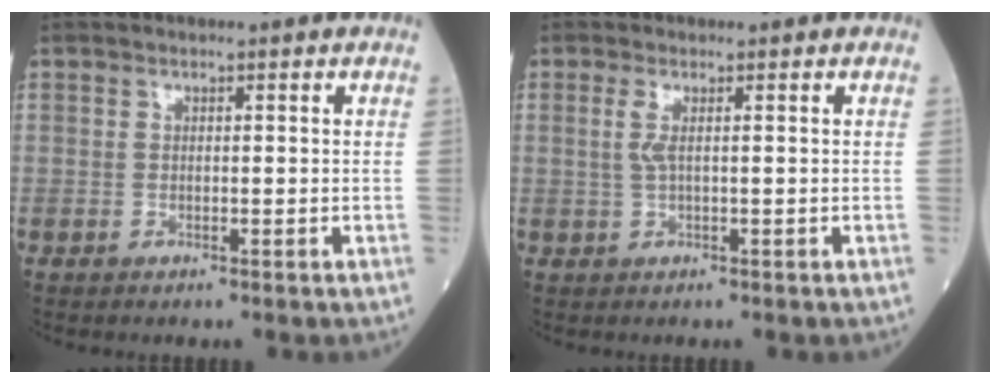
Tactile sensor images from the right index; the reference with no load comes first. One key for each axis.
{"total": 1.8, "fx": 0.4, "fy": -0.1, "fz": 1.8, "tx": -0.050, "ty": 0.000, "tz": 0.008}